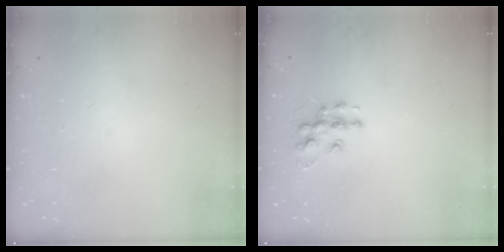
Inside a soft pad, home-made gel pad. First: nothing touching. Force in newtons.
{"total": 9.4, "press": 9.4, "slide": 0.5}